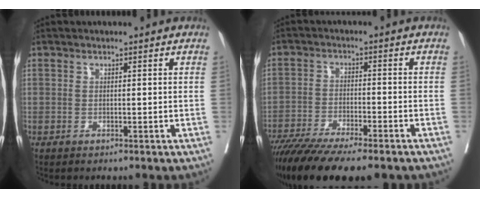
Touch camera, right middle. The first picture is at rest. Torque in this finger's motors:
{"motor_torque": [1.14, -1.00, 0.54, 0.21]}